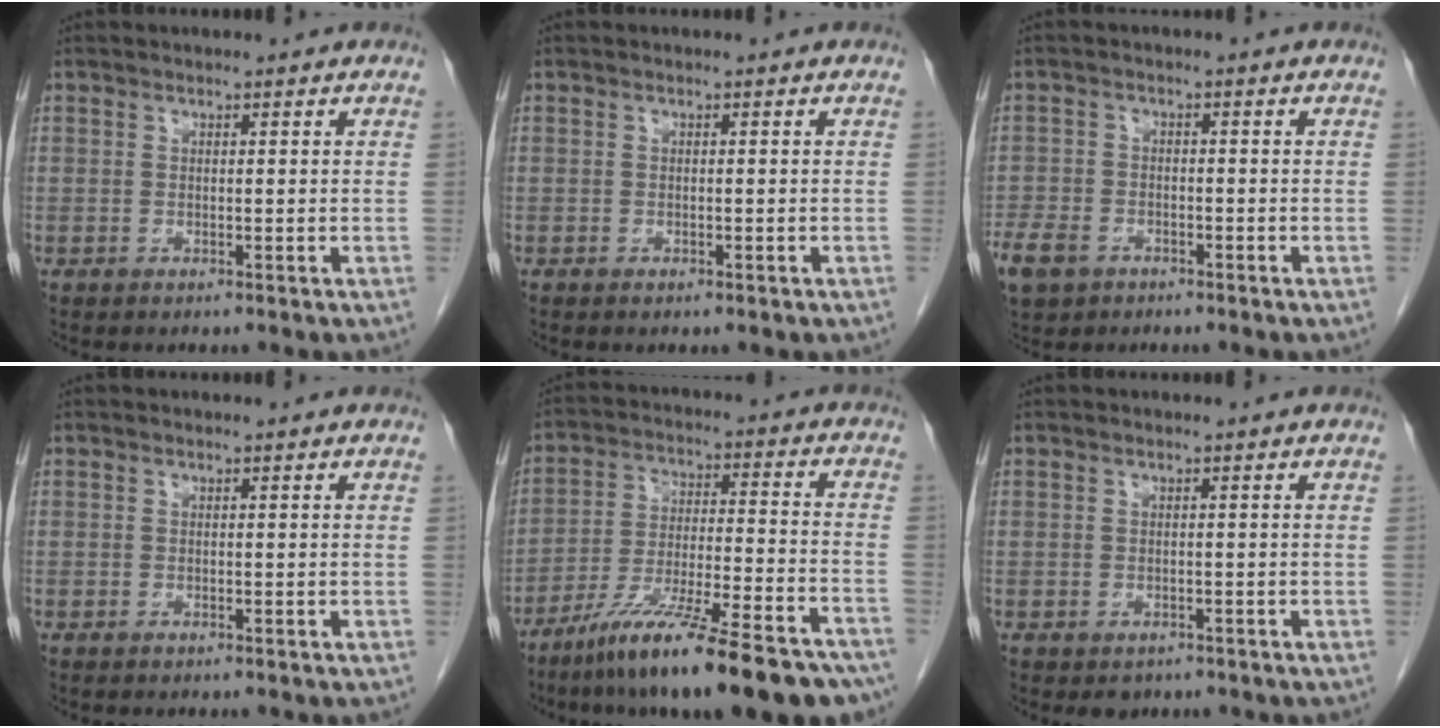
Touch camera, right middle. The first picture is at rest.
{"total": 0.7, "force": [-0.4, 0.4, 0.4], "torque": [-0.005, 0.001, -0.002]}
{"total": 7.0, "force": [-4.4, 4.6, 2.9], "torque": [-0.066, -0.001, -0.075]}
{"total": 0.0}
{"total": 22.6, "force": [-17.2, 3.0, 14.4], "torque": [-0.171, 0.000, -0.275]}
{"total": 2.0, "force": [-1.4, 1.3, 0.6], "torque": [-0.008, -0.001, -0.011]}